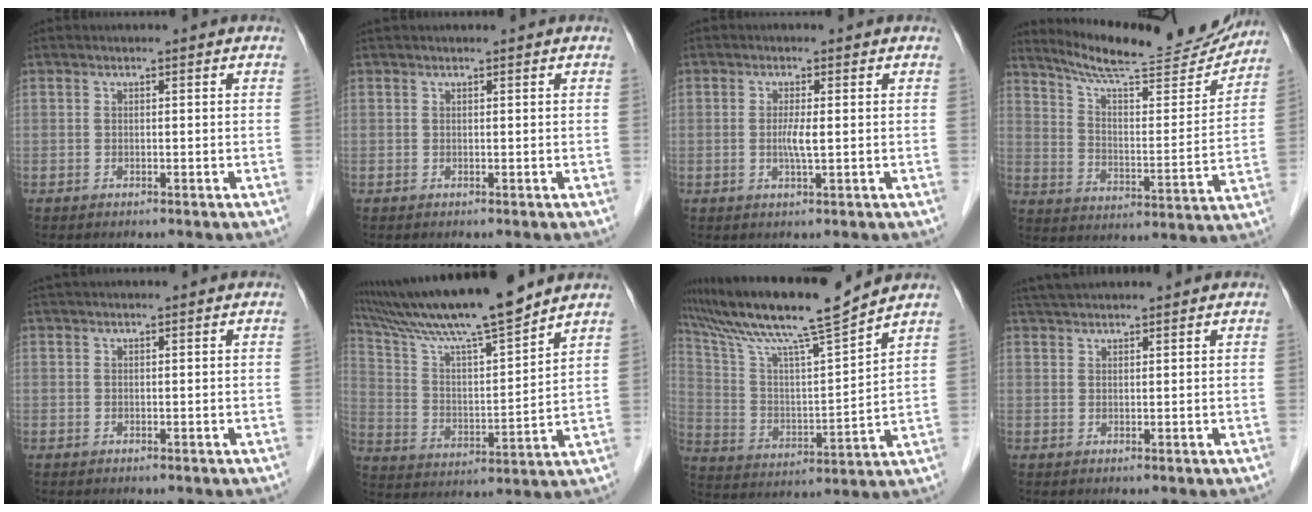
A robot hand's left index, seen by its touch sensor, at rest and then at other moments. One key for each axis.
{"total": 1.2, "fx": 1.1, "fy": 0.1, "fz": 0.4, "tx": -0.007, "ty": 0.024, "tz": 0.021}
{"total": 2.4, "fx": 0.0, "fy": 0.0, "fz": 2.4, "tx": -0.052, "ty": -0.004, "tz": -0.001}
{"total": 19.9, "fx": 18.6, "fy": 2.1, "fz": 6.7, "tx": -0.109, "ty": -0.034, "tz": 0.264}
{"total": 2.3, "fx": 2.1, "fy": 0.0, "fz": 1.1, "tx": -0.011, "ty": 0.031, "tz": 0.037}
{"total": 17.7, "fx": 15.2, "fy": 0.0, "fz": 9.1, "tx": -0.168, "ty": 0.010, "tz": 0.264}
{"total": 16.8, "fx": 14.3, "fy": -0.9, "fz": 8.8, "tx": -0.168, "ty": 0.008, "tz": 0.250}
{"total": 4.8, "fx": 4.5, "fy": 0.3, "fz": 1.8, "tx": -0.032, "ty": 0.037, "tz": 0.082}